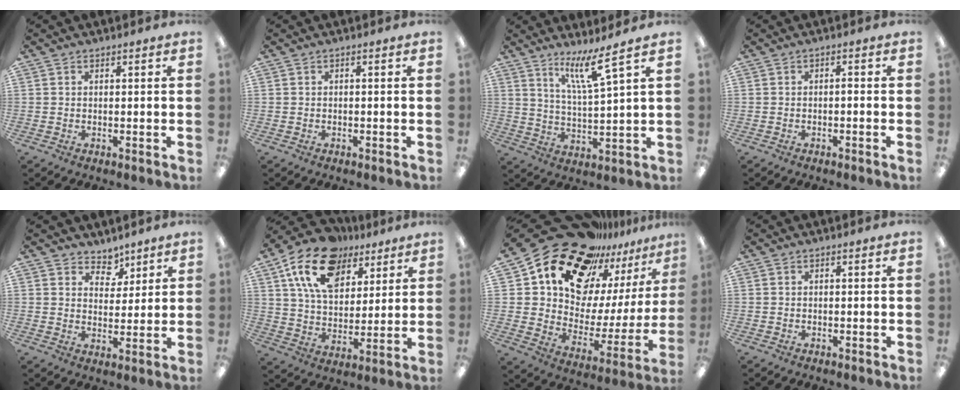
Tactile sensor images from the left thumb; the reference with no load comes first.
{"total": 0.0}
{"total": 9.8, "force": [6.8, 1.0, 7.0], "torque": [-0.122, -0.042, 0.112]}
{"total": 0.8, "force": [-0.6, -0.2, 0.6], "torque": [-0.009, -0.003, -0.011]}
{"total": 5.4, "force": [4.2, 3.3, 0.6], "torque": [-0.006, -0.031, 0.075]}
{"total": 18.0, "force": [10.2, 11.2, 9.7], "torque": [-0.174, -0.038, 0.187]}
{"total": 21.4, "force": [17.7, 10.0, 6.9], "torque": [-0.132, -0.145, 0.323]}
{"total": 0.0}